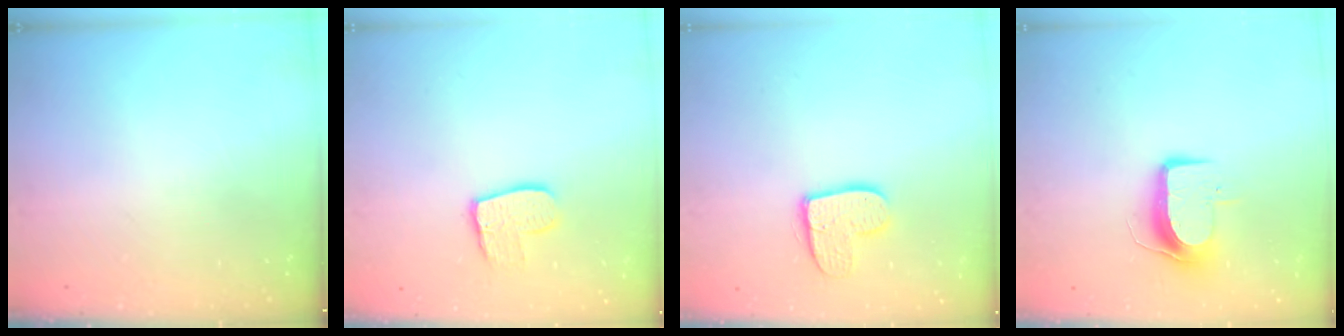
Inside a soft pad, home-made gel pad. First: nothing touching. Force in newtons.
{"total": 10.1, "press": 10.0, "slide": 0.7}
{"total": 11.6, "press": 11.6, "slide": 1.0}
{"total": 9.0, "press": 9.0, "slide": 0.6}